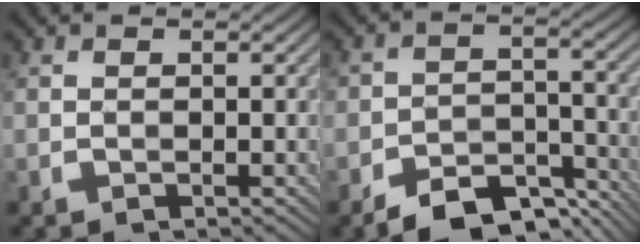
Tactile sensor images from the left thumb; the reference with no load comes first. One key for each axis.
{"total": 7.9, "fx": -5.8, "fy": 3.9, "fz": 3.7, "tx": -0.049, "ty": -0.009, "tz": -0.104}